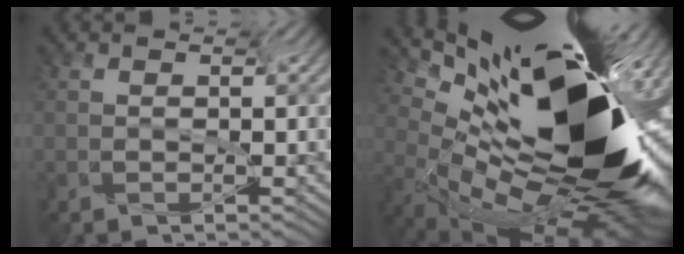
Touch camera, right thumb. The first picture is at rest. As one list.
[{"total": 16.3, "force": [-0.5, 6.1, 15.1], "torque": [-0.235, 0.010, 0.010]}]